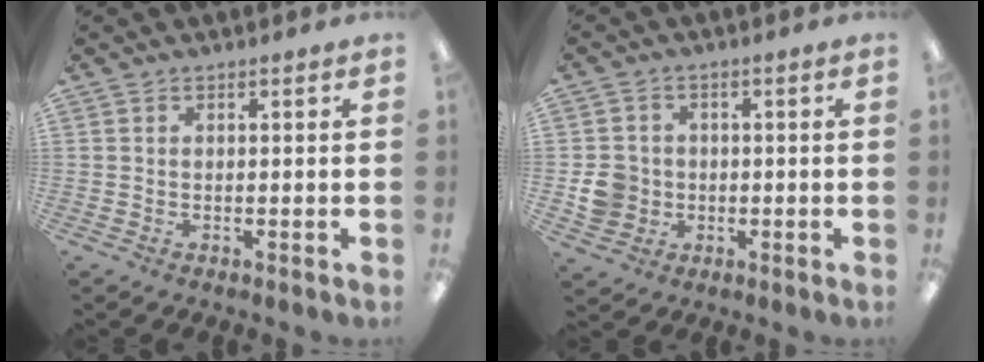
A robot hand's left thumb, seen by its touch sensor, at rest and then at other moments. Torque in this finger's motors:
{"motor_torque": [-0.10, 0.15, -0.05, 0.05, 0.01]}